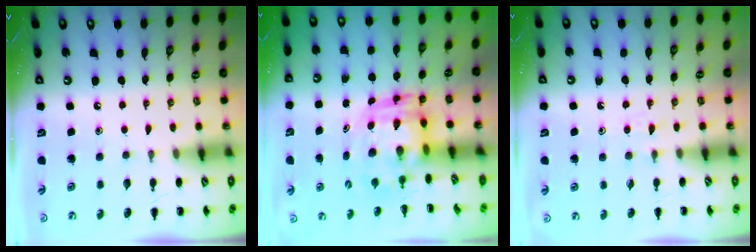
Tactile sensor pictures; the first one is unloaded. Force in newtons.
{"total": 4.0, "press": 3.9, "slide": 0.8}
{"total": 2.9, "press": 2.7, "slide": 1.2}